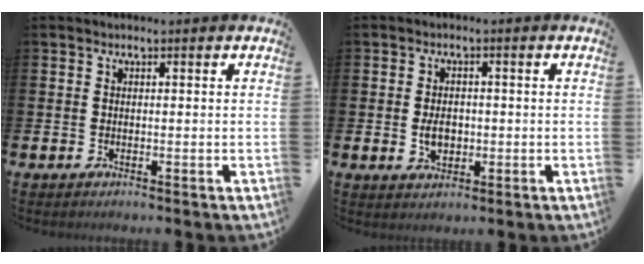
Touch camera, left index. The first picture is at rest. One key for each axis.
{"total": 3.2, "fx": -0.3, "fy": 2.2, "fz": 2.2, "tx": -0.029, "ty": 0.000, "tz": -0.010}